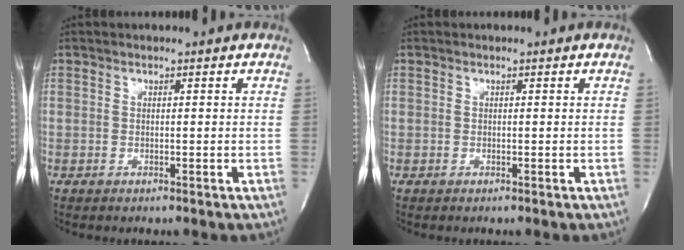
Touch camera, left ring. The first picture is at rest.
{"total": 0.0}